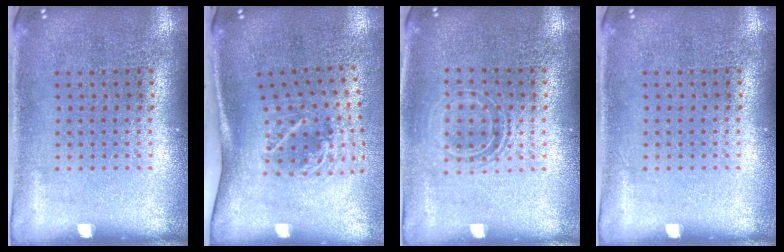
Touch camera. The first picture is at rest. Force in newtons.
{"total": 2.0, "press": 1.2, "slide": 1.6}
{"total": 1.4, "press": 1.2, "slide": 0.8}
{"total": 0.0}